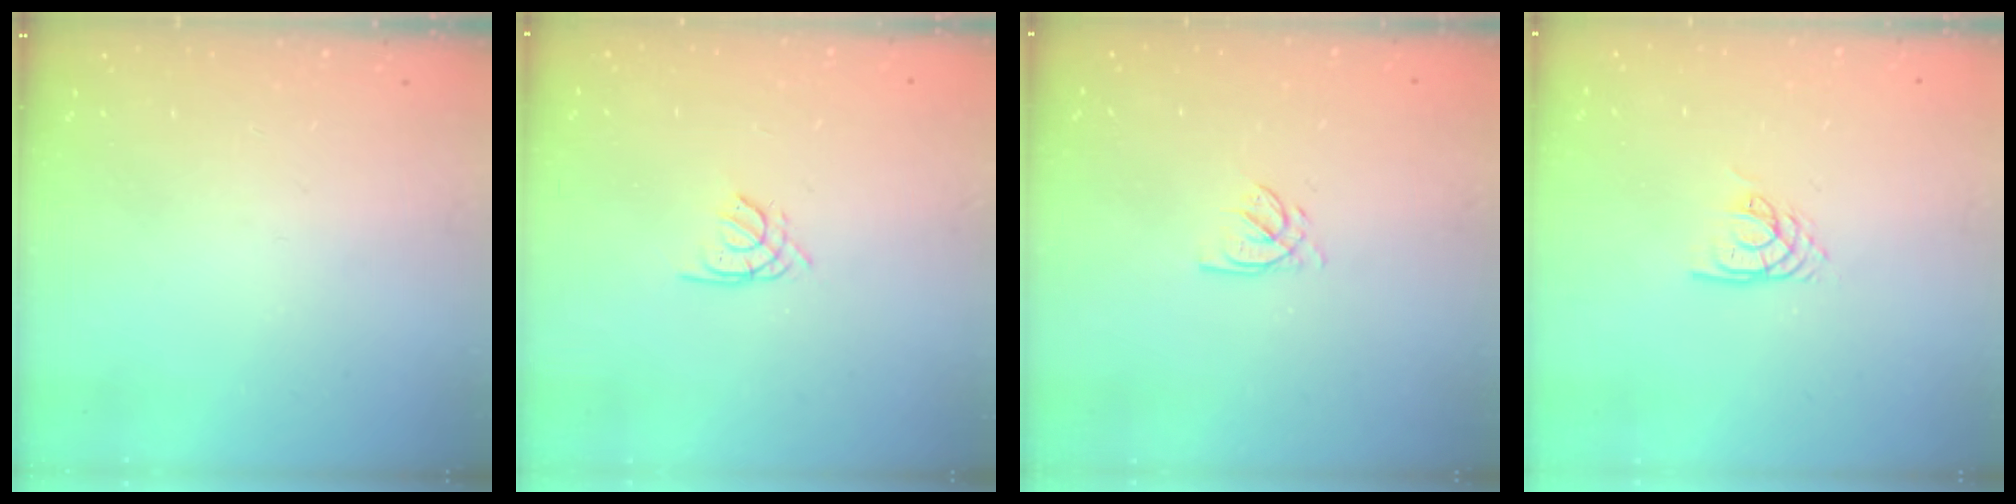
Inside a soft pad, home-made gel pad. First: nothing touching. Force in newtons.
{"total": 1.4, "press": 1.4, "slide": 0.4}
{"total": 2.3, "press": 2.3, "slide": 0.3}
{"total": 3.2, "press": 3.2, "slide": 0.2}